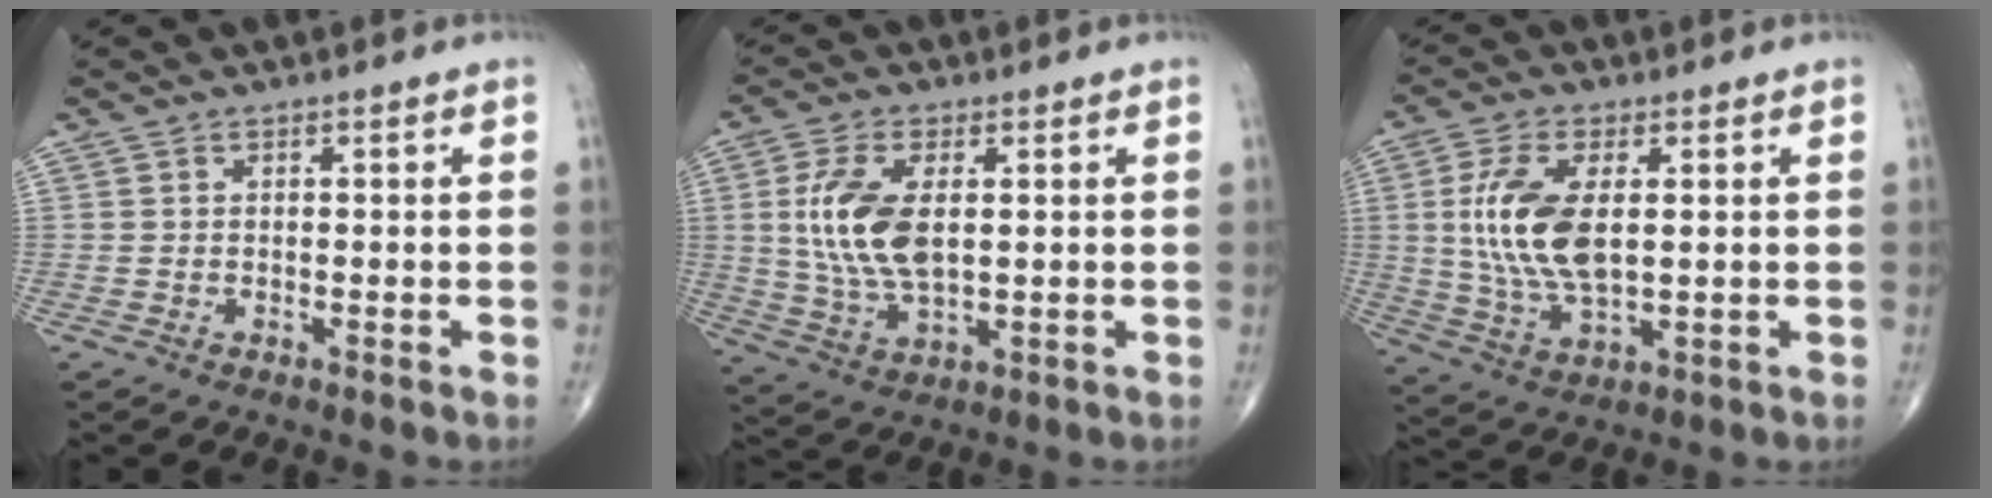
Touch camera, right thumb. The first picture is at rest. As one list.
[{"total": 12.0, "force": [1.7, 6.1, 10.3], "torque": [-0.213, -0.009, 0.037]}, {"total": 13.1, "force": [1.7, 6.3, 11.3], "torque": [-0.234, -0.009, 0.039]}]